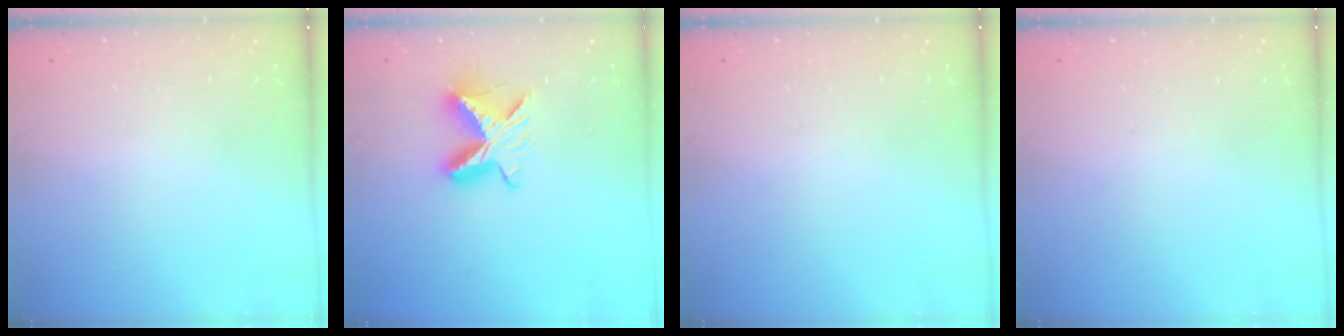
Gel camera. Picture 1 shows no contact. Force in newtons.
{"total": 9.8, "press": 9.8, "slide": 0.6}
{"total": 0.0}
{"total": 0.0}